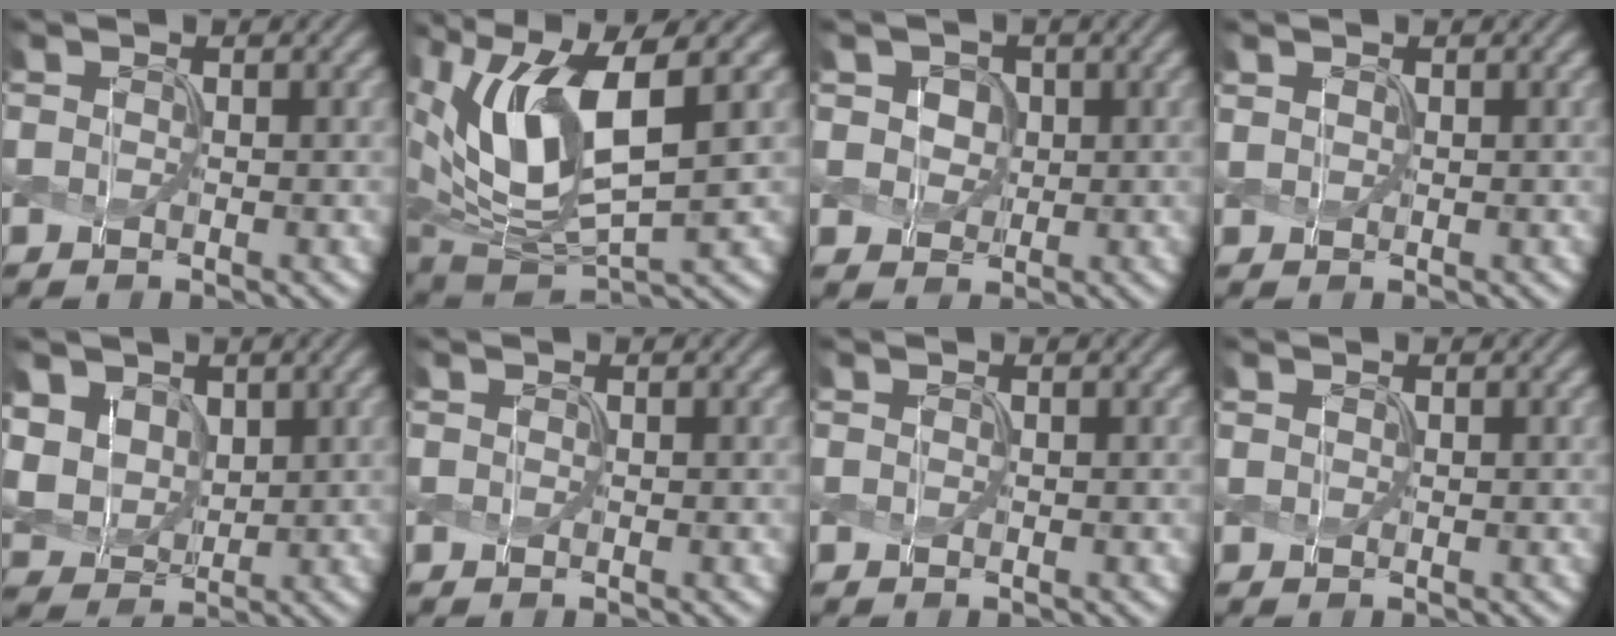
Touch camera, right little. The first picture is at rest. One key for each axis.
{"total": 10.0, "fx": 2.5, "fy": 4.5, "fz": 8.6, "tx": -0.180, "ty": -0.006, "tz": 0.051}
{"total": 3.3, "fx": 1.0, "fy": 2.7, "fz": 1.6, "tx": -0.037, "ty": 0.008, "tz": 0.020}
{"total": 0.6, "fx": 0.5, "fy": 0.3, "fz": 0.2, "tx": -0.008, "ty": 0.000, "tz": 0.015}
{"total": 6.3, "fx": 2.4, "fy": 4.9, "fz": 3.1, "tx": -0.107, "ty": 0.006, "tz": 0.051}
{"total": 0.0}
{"total": 0.0}
{"total": 0.0}